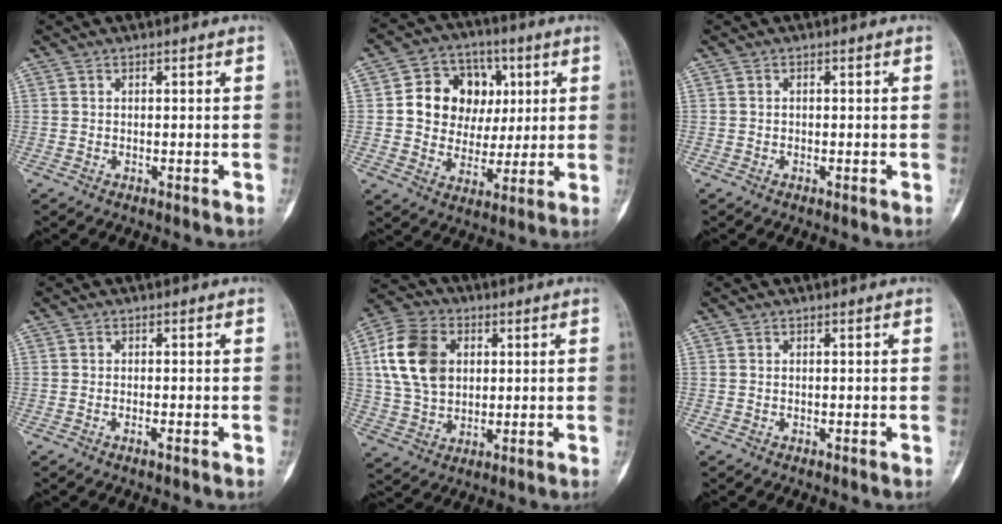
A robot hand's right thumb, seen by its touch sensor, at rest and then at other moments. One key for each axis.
{"total": 14.0, "fx": 2.8, "fy": 11.7, "fz": 7.2, "tx": -0.067, "ty": 0.008, "tz": 0.051}
{"total": 0.0}
{"total": 0.8, "fx": -0.5, "fy": 0.0, "fz": 0.7, "tx": -0.015, "ty": -0.001, "tz": -0.009}
{"total": 14.2, "fx": 3.0, "fy": 10.5, "fz": 9.1, "tx": -0.154, "ty": 0.006, "tz": 0.053}
{"total": 0.0}